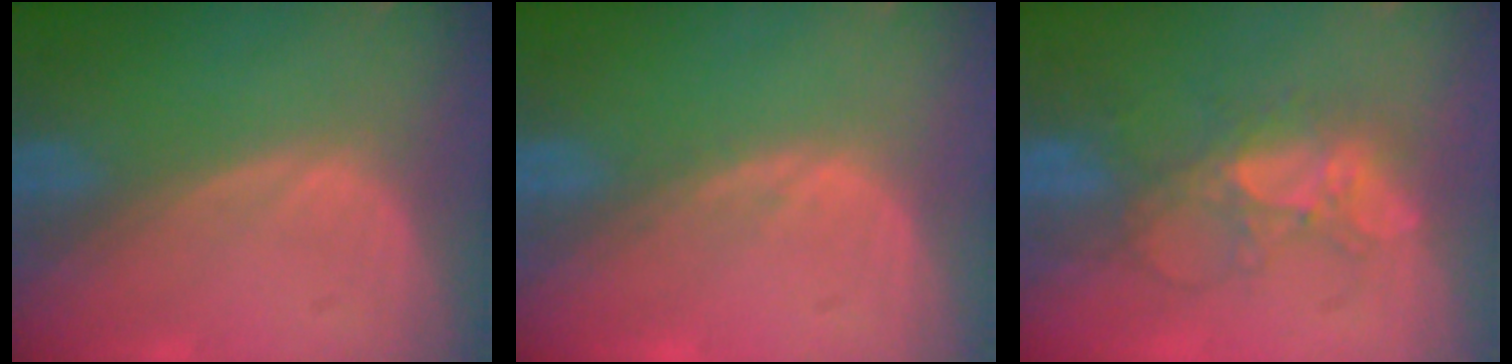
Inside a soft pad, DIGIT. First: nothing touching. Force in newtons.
{"total": 0.6, "press": 0.6, "slide": 0.1}
{"total": 6.0, "press": 5.8, "slide": 1.6}